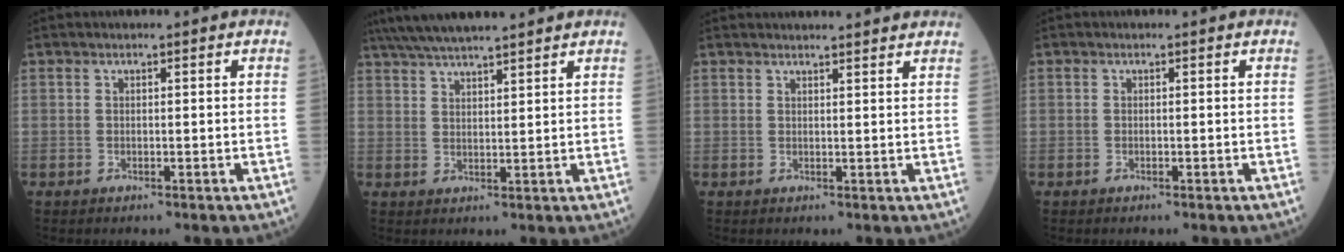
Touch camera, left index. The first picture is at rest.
{"total": 11.4, "force": [10.1, 0.6, 5.3], "torque": [-0.097, 0.032, 0.161]}
{"total": 9.9, "force": [9.3, 0.9, 3.2], "torque": [-0.036, 0.028, 0.102]}
{"total": 0.0}